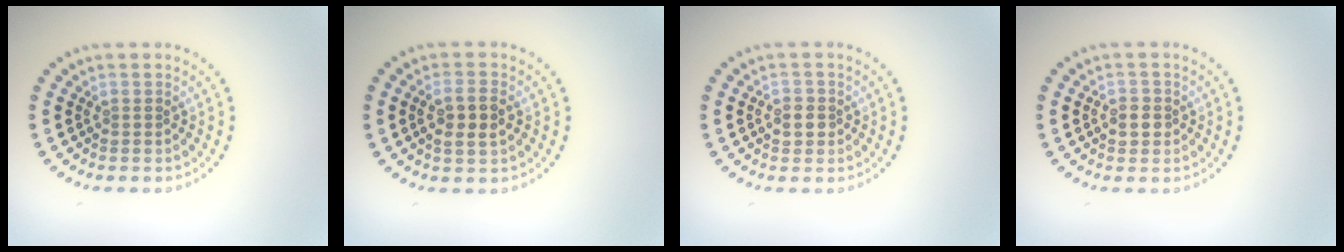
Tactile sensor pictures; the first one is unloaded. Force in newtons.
{"total": 2.9, "press": 2.8, "slide": 0.7}
{"total": 1.6, "press": 1.6, "slide": 0.3}
{"total": 1.6, "press": 1.6, "slide": 0.3}